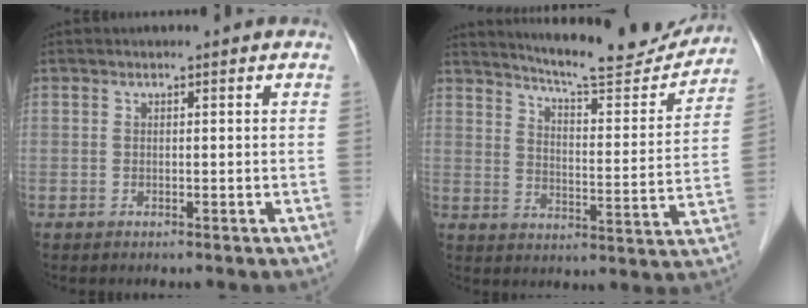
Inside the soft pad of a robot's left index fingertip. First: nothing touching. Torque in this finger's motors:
{"motor_torque": [0.77, -0.74, 0.25, 0.04]}